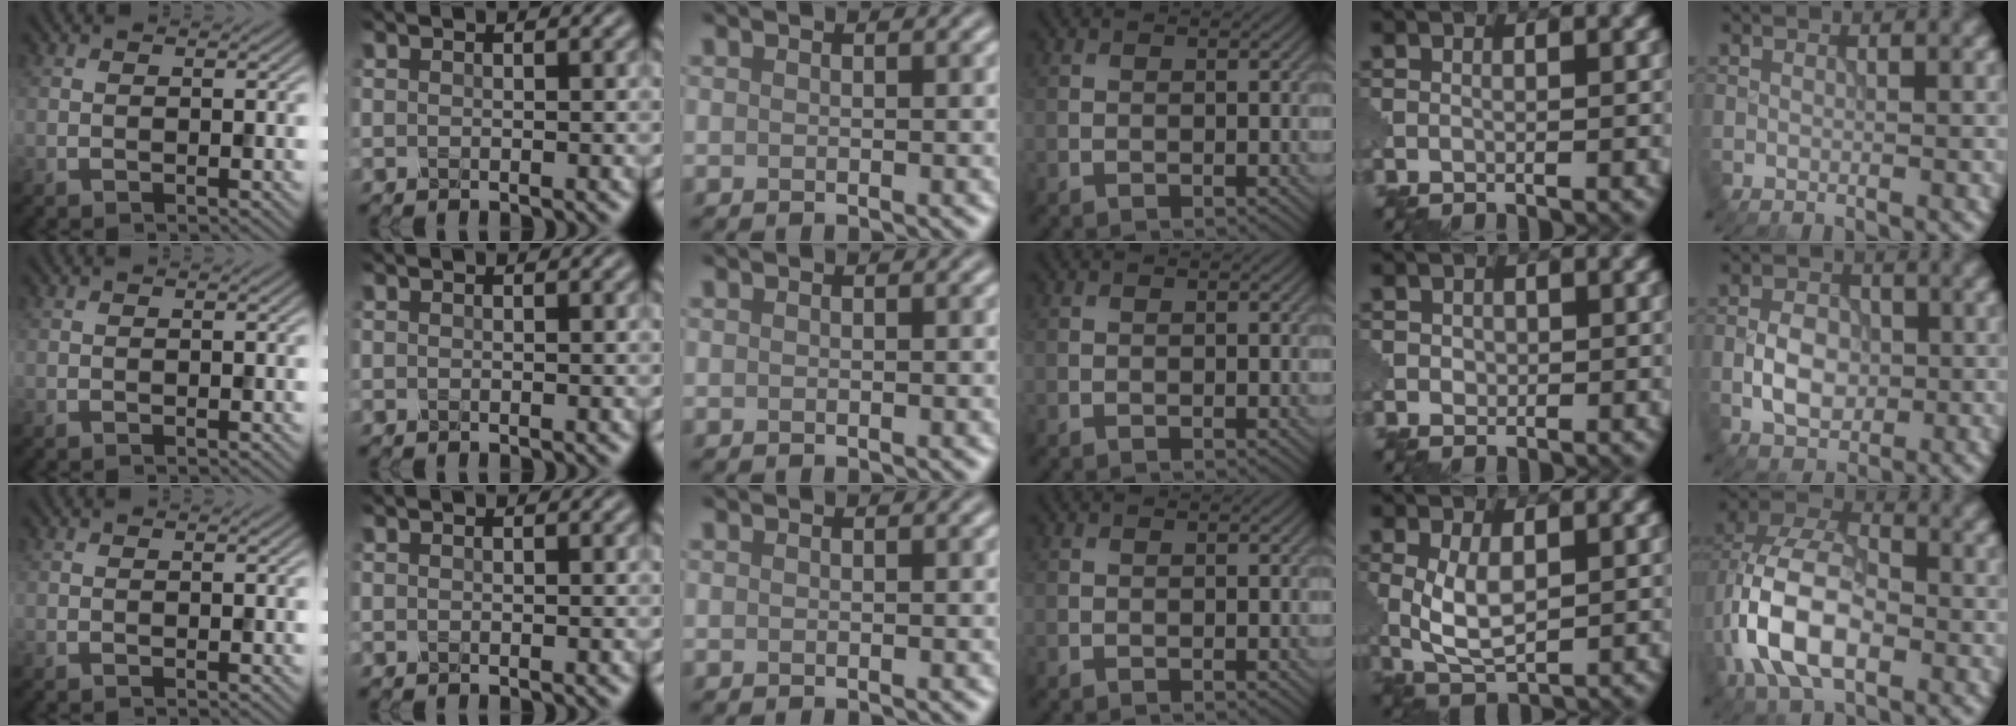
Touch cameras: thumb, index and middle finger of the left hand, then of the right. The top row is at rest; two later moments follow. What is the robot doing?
{"motion": "close", "object": "eyeshadow palette"}